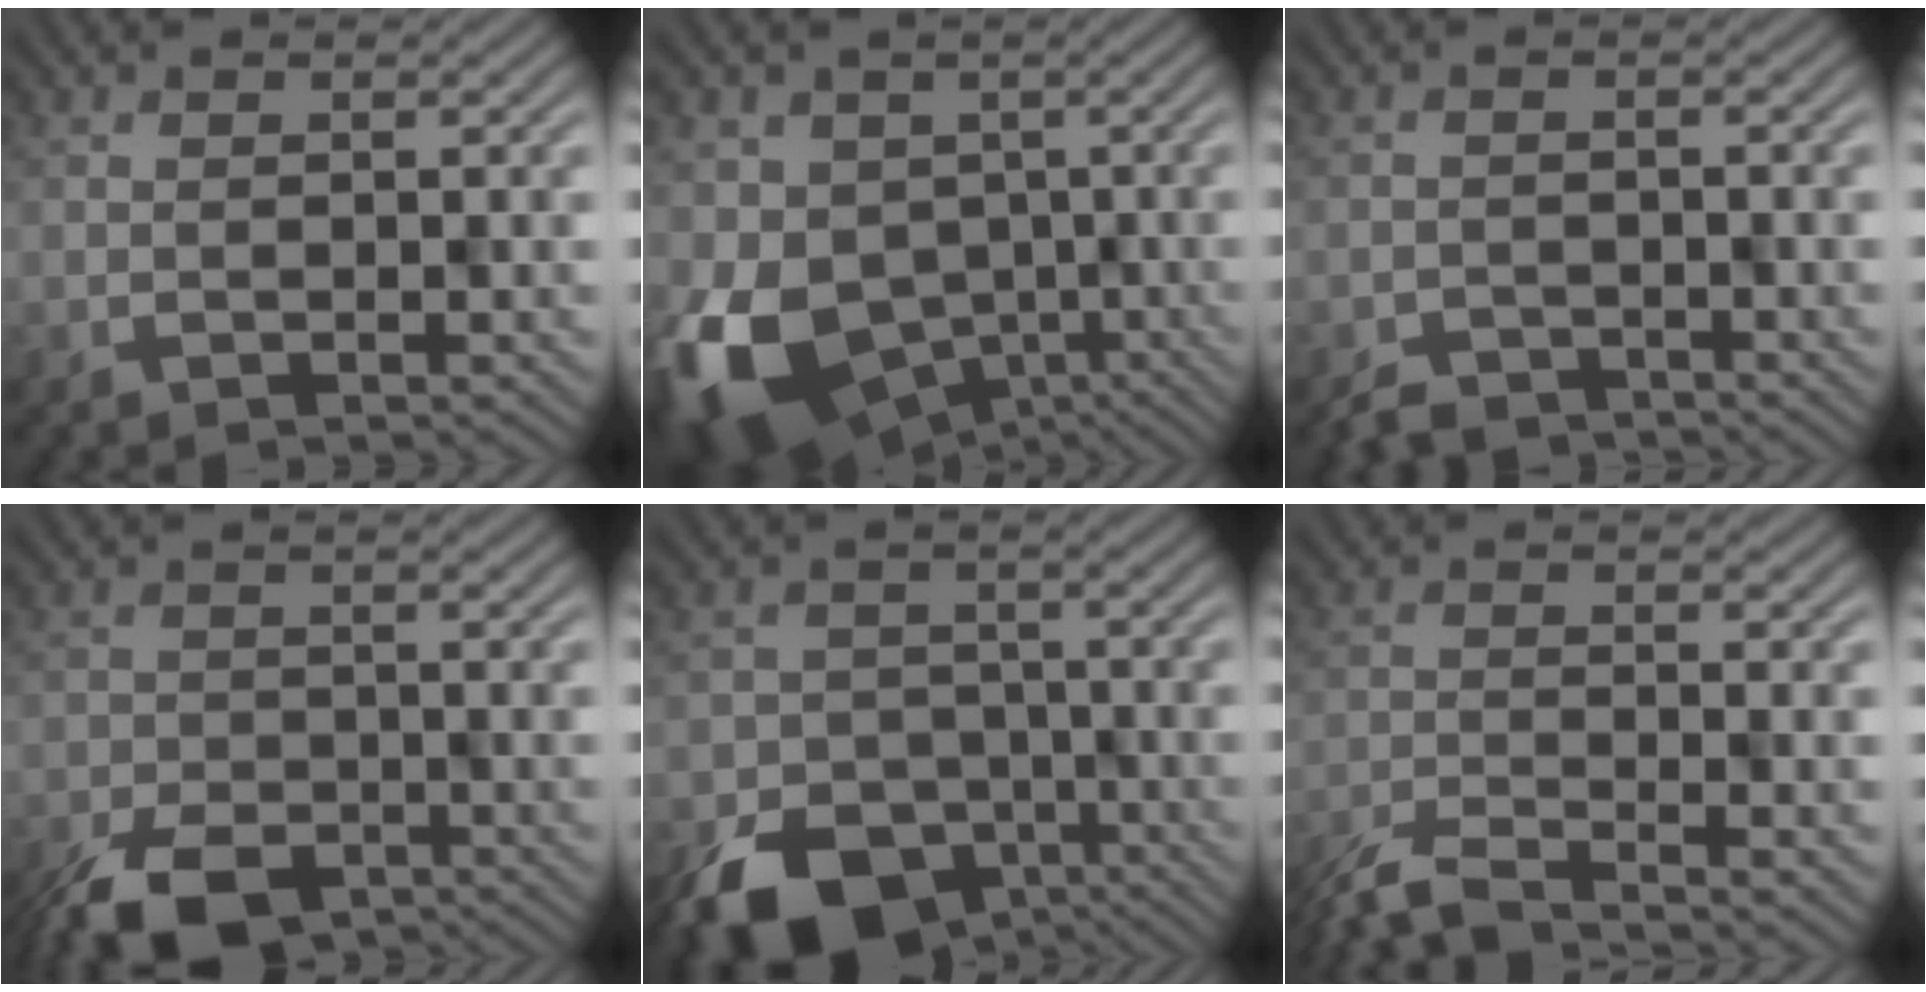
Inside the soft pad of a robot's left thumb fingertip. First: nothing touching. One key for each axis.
{"total": 12.6, "fx": -3.5, "fy": 10.1, "fz": 6.7, "tx": -0.153, "ty": -0.037, "tz": -0.041}
{"total": 2.7, "fx": -2.6, "fy": 0.7, "fz": -0.1, "tx": 0.001, "ty": -0.009, "tz": -0.043}
{"total": 7.7, "fx": -5.9, "fy": 3.5, "fz": 3.5, "tx": -0.061, "ty": -0.025, "tz": -0.096}
{"total": 10.6, "fx": -6.7, "fy": 6.9, "fz": 4.5, "tx": -0.078, "ty": -0.030, "tz": -0.102}
{"total": 5.6, "fx": -5.0, "fy": 0.8, "fz": 2.3, "tx": -0.042, "ty": -0.013, "tz": -0.090}